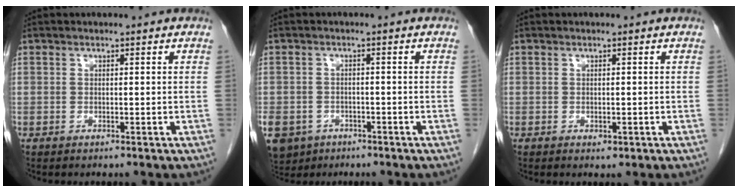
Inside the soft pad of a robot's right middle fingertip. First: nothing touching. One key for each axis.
{"total": 9.7, "fx": -5.1, "fy": 7.6, "fz": 3.2, "tx": -0.093, "ty": -0.001, "tz": -0.076}
{"total": 0.9, "fx": -0.3, "fy": 0.5, "fz": 0.7, "tx": -0.009, "ty": -0.002, "tz": 0.000}